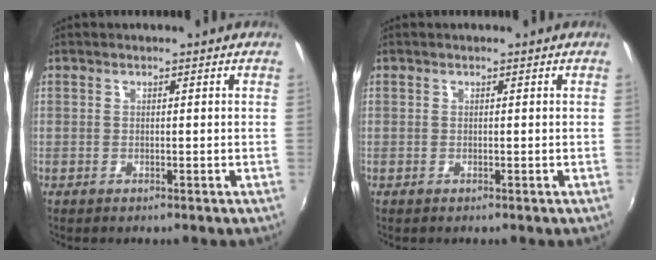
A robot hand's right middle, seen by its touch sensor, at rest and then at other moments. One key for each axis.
{"total": 0.0}